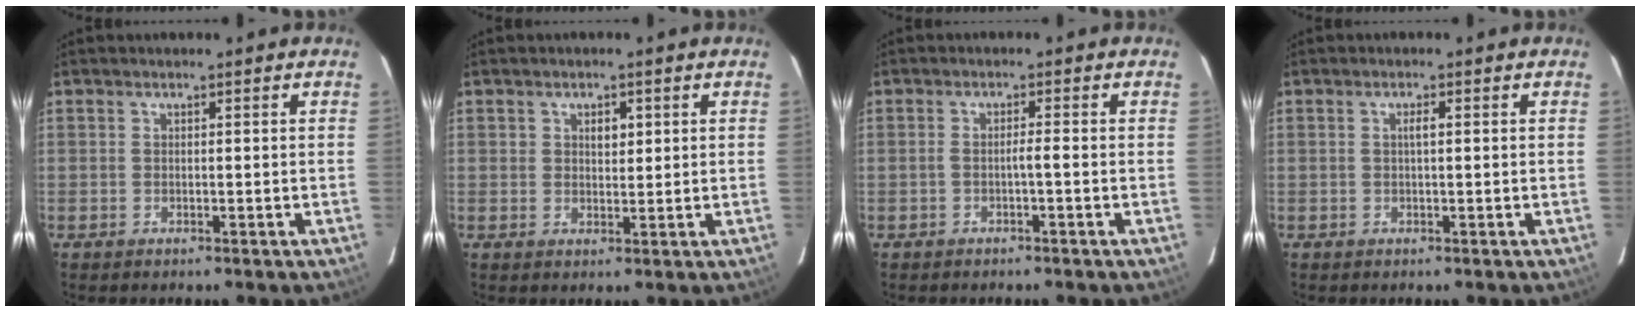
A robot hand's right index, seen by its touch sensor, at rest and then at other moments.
{"total": 2.4, "force": [0.9, 1.4, 1.7], "torque": [-0.024, 0.004, 0.014]}
{"total": 1.3, "force": [-0.6, -0.2, 1.2], "torque": [-0.021, 0.002, -0.011]}
{"total": 1.2, "force": [0.2, 0.1, 1.2], "torque": [-0.023, 0.003, 0.002]}